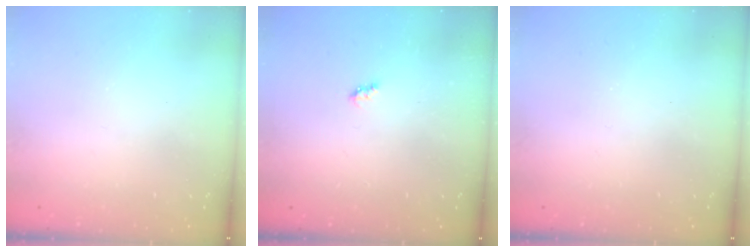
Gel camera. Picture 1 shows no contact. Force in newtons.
{"total": 2.6, "press": 2.6, "slide": 0.4}
{"total": 0.0}